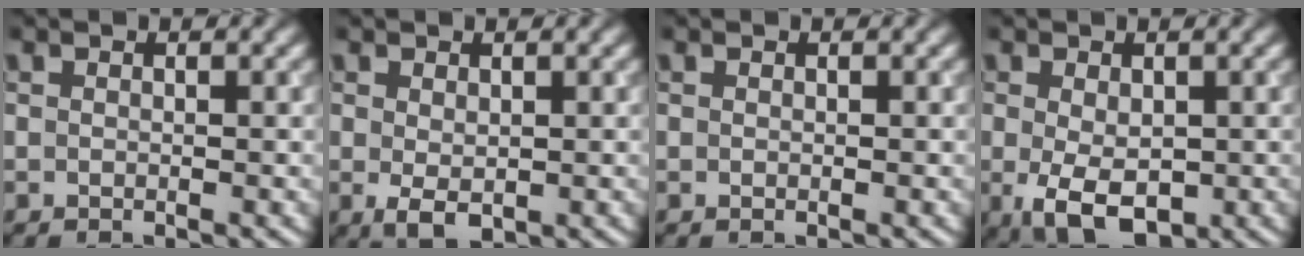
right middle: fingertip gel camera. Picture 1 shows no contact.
{"total": 2.3, "force": [-0.2, 1.3, 1.8], "torque": [-0.035, -0.005, 0.002]}
{"total": 0.0}
{"total": 5.3, "force": [-1.1, 3.2, 4.1], "torque": [-0.083, -0.016, -0.010]}